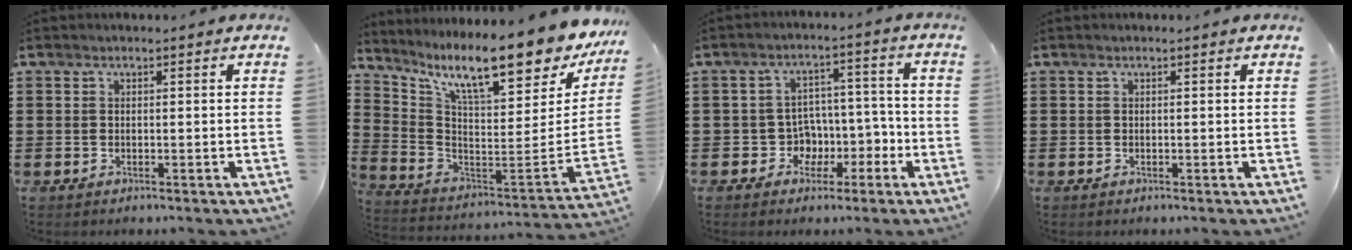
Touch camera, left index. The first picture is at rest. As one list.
[{"total": 13.2, "force": [9.7, 1.4, 8.9], "torque": [-0.172, -0.081, 0.156]}, {"total": 5.6, "force": [-1.5, 5.2, 1.2], "torque": [-0.035, 0.000, -0.025]}, {"total": 0.0}]